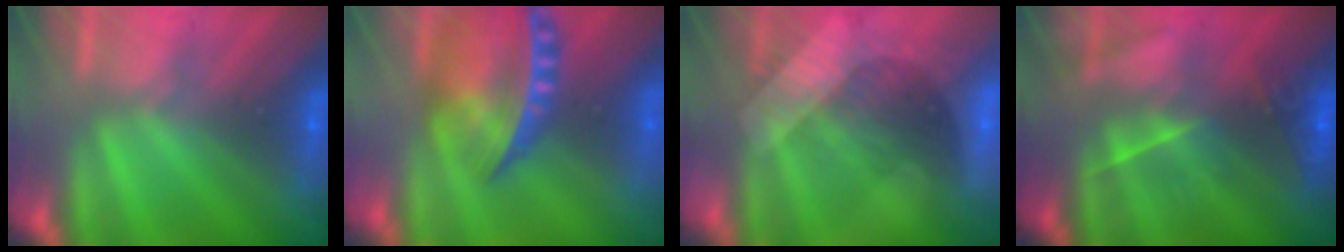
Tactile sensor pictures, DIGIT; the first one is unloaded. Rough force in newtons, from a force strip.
{"total": 7.9}
{"total": 3.0}
{"total": 2.8}